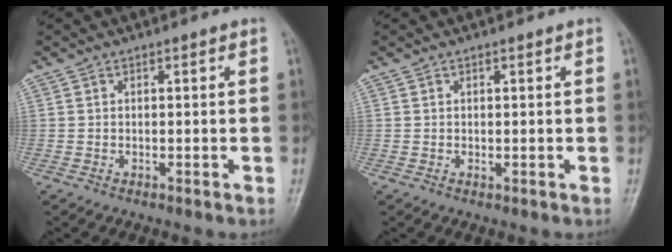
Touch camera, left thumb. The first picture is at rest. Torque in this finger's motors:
{"motor_torque": [-0.11, -0.04, 0.01, 0.00, 0.00]}